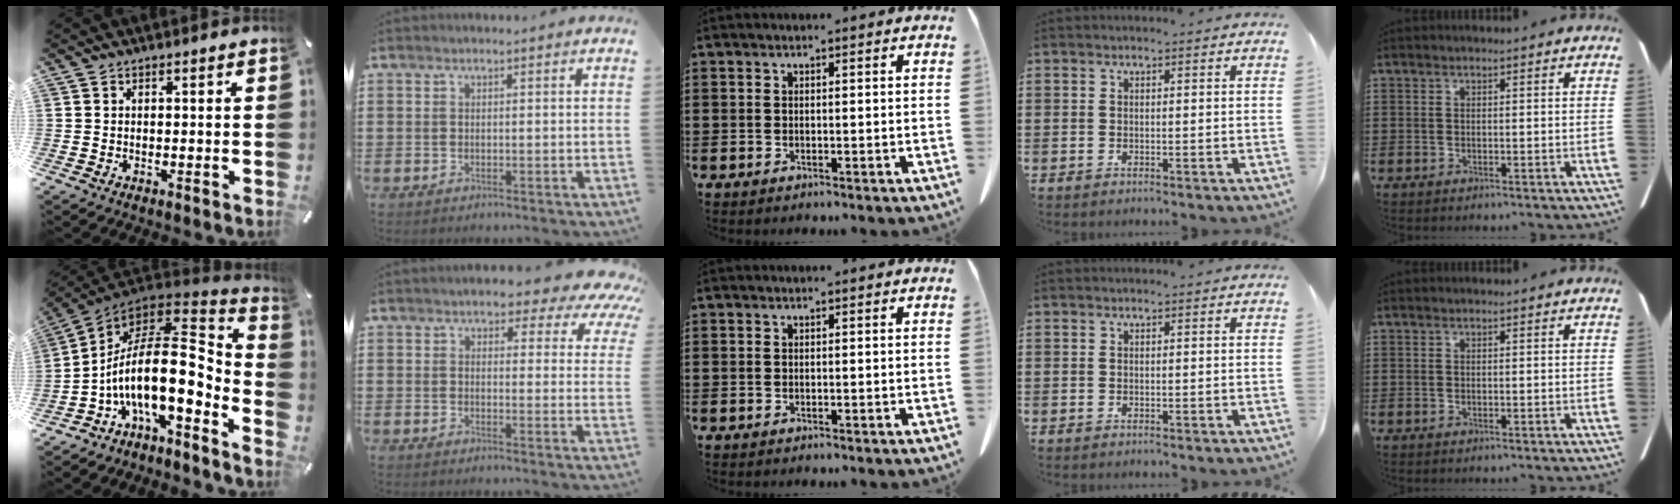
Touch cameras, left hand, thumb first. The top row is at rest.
{"thumb": {"total": 20.2, "force": [-2.0, 9.8, 17.5], "torque": [-0.324, -0.036, -0.039]}, "index": {"total": 5.2, "force": [4.5, 1.4, 2.2], "torque": [-0.046, -0.023, 0.073]}}